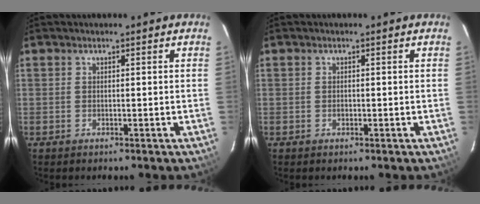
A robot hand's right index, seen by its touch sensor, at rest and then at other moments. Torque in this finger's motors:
{"motor_torque": [0.24, 0.12, 0.08, 0.03]}